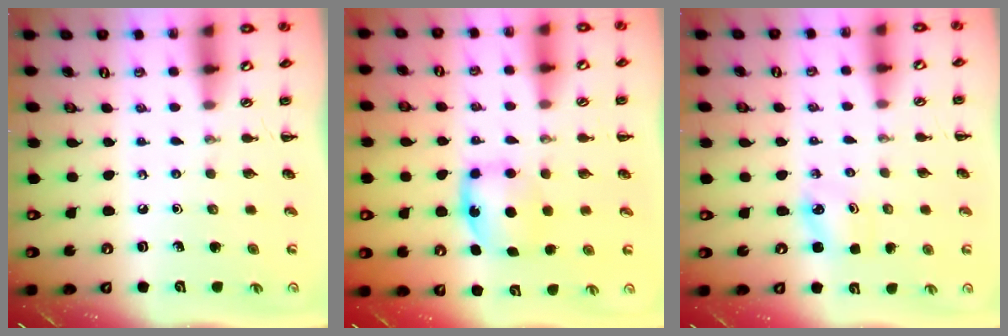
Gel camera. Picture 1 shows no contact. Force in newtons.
{"total": 6.2, "press": 6.2, "slide": 0.8}
{"total": 2.2, "press": 2.2, "slide": 0.3}